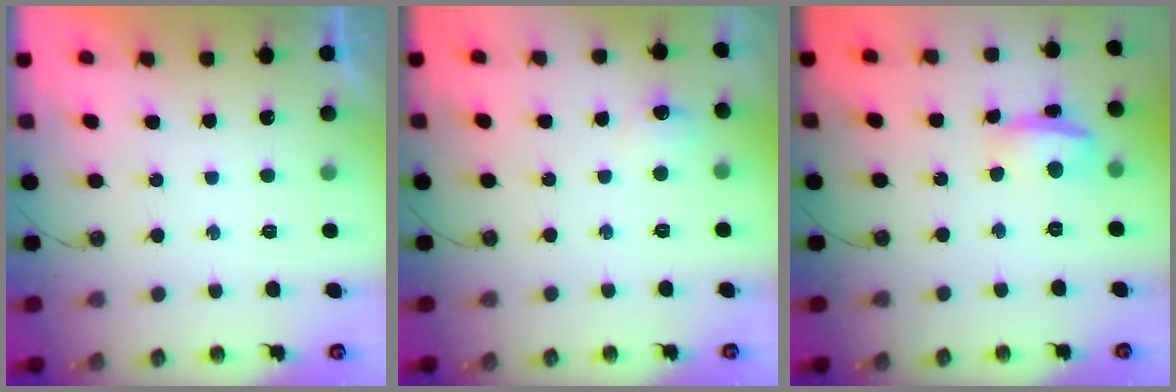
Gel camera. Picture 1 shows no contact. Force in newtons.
{"total": 5.8, "press": 5.8, "slide": 0.8}
{"total": 7.9, "press": 7.8, "slide": 1.3}